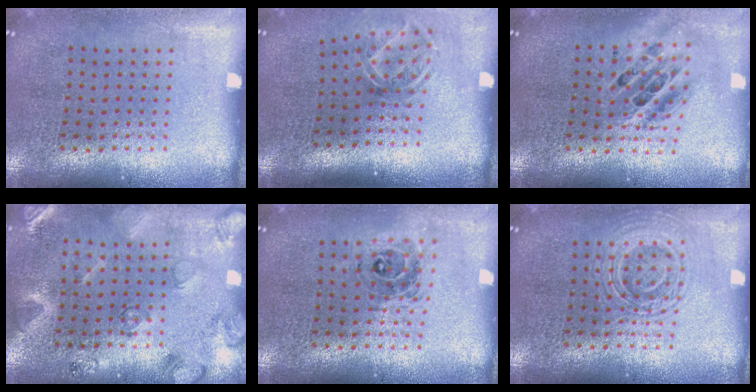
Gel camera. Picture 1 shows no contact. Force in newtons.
{"total": 1.8, "press": 1.3, "slide": 1.3}
{"total": 1.8, "press": 1.5, "slide": 1.1}
{"total": 2.2, "press": 2.2, "slide": 0.4}
{"total": 0.7, "press": 0.7, "slide": 0.0}
{"total": 2.9, "press": 2.8, "slide": 0.6}